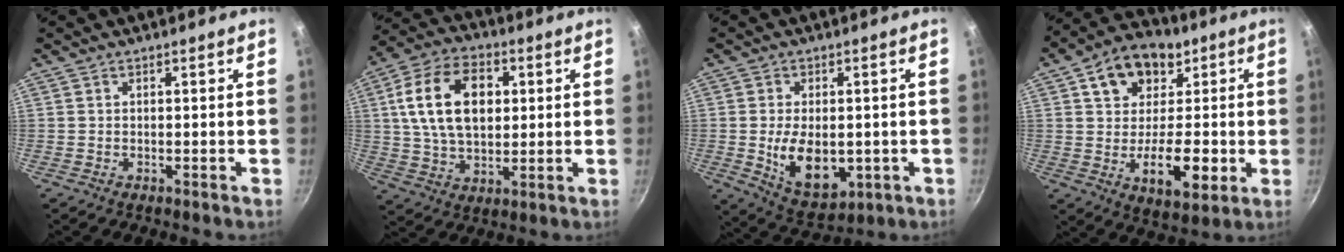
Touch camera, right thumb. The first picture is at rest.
{"total": 16.7, "force": [3.4, 10.8, 12.3], "torque": [-0.198, 0.005, 0.054]}
{"total": 11.5, "force": [-1.4, 7.0, 8.9], "torque": [-0.129, -0.009, -0.002]}
{"total": 17.8, "force": [2.9, 13.5, 11.3], "torque": [-0.138, 0.004, 0.044]}